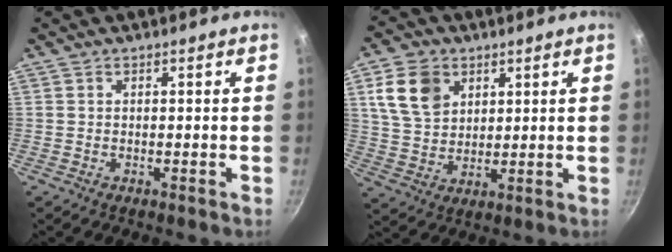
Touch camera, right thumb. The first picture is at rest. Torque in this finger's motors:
{"motor_torque": [-0.17, 0.67, 0.98, 0.13, 0.32]}